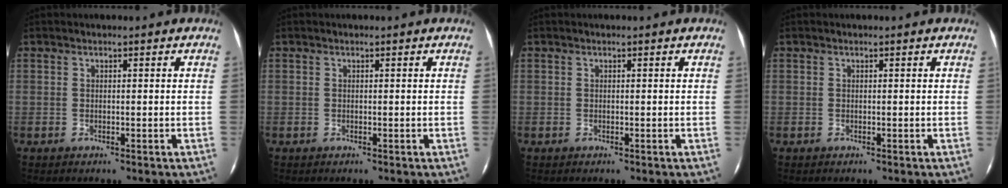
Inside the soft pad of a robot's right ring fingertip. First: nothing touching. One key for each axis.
{"total": 0.0}
{"total": 0.0}
{"total": 0.0}